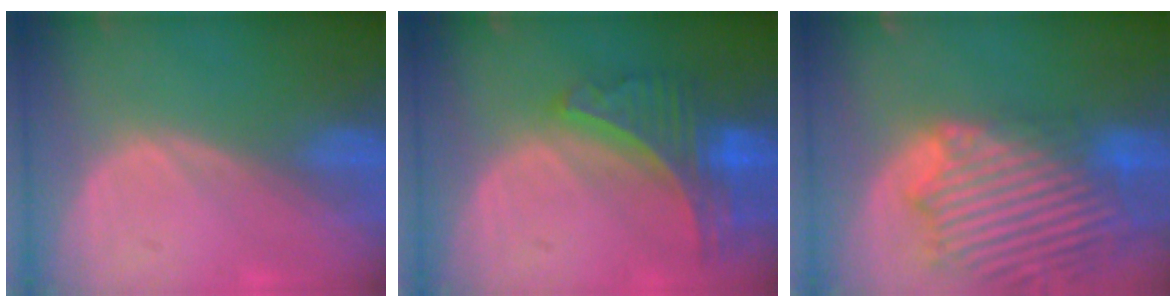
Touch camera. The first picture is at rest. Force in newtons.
{"total": 7.8, "press": 6.9, "slide": 3.6}
{"total": 14.4, "press": 12.2, "slide": 7.6}